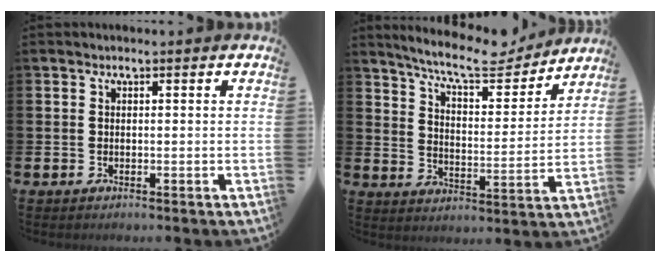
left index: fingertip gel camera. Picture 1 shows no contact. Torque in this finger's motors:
{"motor_torque": [0.92, -1.22, 0.57, 0.18]}